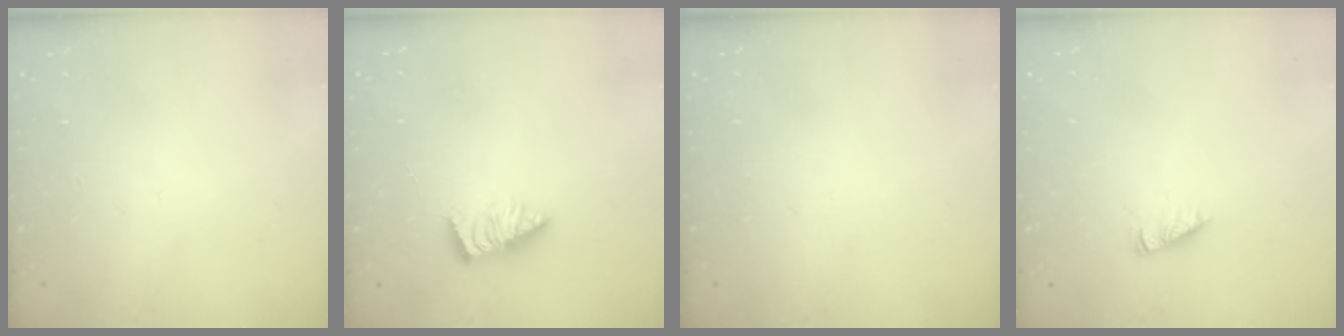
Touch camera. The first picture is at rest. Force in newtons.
{"total": 3.5, "press": 3.4, "slide": 0.5}
{"total": 0.0}
{"total": 3.4, "press": 3.4, "slide": 0.4}